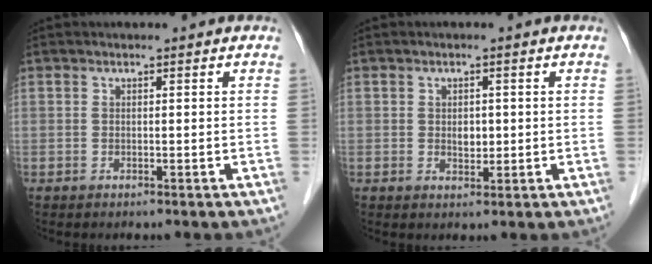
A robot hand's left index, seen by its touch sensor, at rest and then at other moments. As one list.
[{"total": 2.1, "force": [0.1, 1.4, 1.6], "torque": [-0.027, -0.002, 0.004]}]